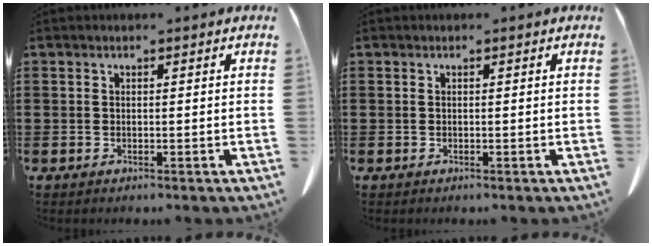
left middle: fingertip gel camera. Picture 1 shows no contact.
{"total": 0.0}